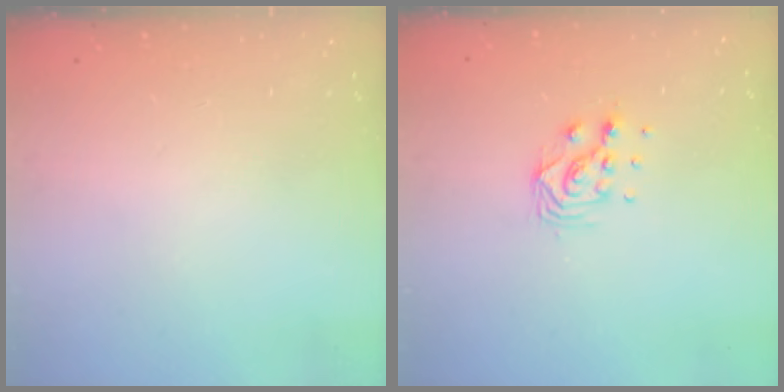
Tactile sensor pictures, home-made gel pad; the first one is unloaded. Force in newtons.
{"total": 7.8, "press": 7.8, "slide": 0.7}